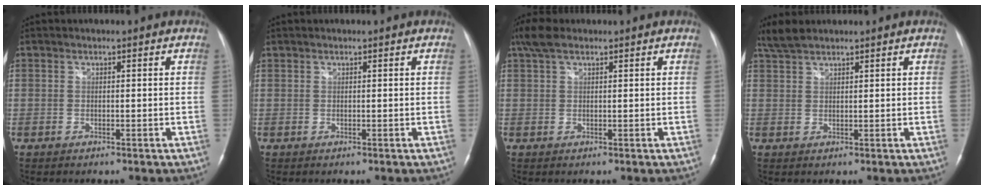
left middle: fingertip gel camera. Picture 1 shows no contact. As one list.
[{"total": 0.0}, {"total": 3.8, "force": [2.7, 1.3, 2.3], "torque": [-0.060, 0.024, 0.057]}, {"total": 3.4, "force": [3.1, 0.6, 1.3], "torque": [-0.040, 0.015, 0.067]}]